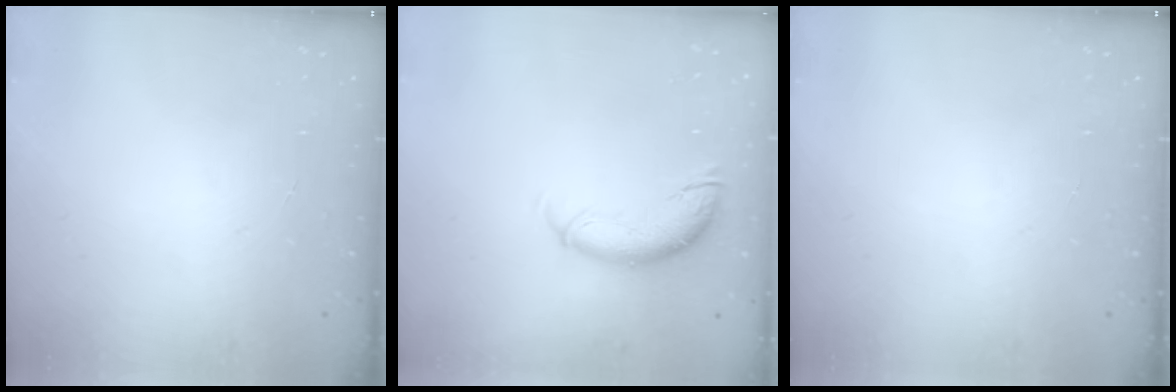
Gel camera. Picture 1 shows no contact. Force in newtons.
{"total": 9.9, "press": 9.8, "slide": 1.4}
{"total": 0.0}